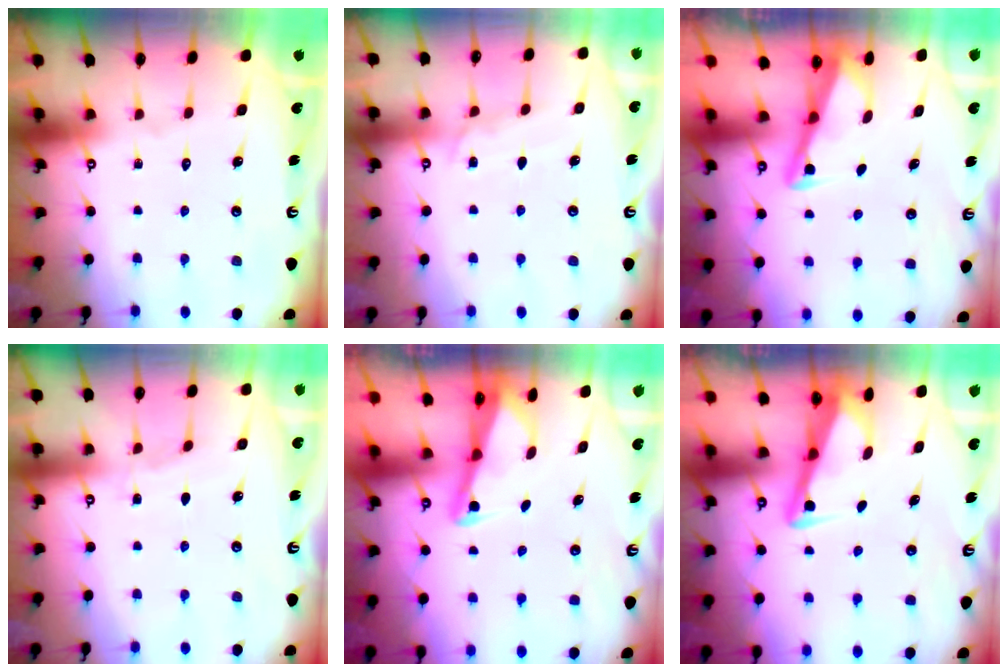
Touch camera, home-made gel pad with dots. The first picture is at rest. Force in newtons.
{"total": 6.2, "press": 6.2, "slide": 0.6}
{"total": 2.9, "press": 2.9, "slide": 0.3}
{"total": 2.7, "press": 2.7, "slide": 0.4}
{"total": 2.1, "press": 2.1, "slide": 0.3}
{"total": 3.4, "press": 3.4, "slide": 0.4}